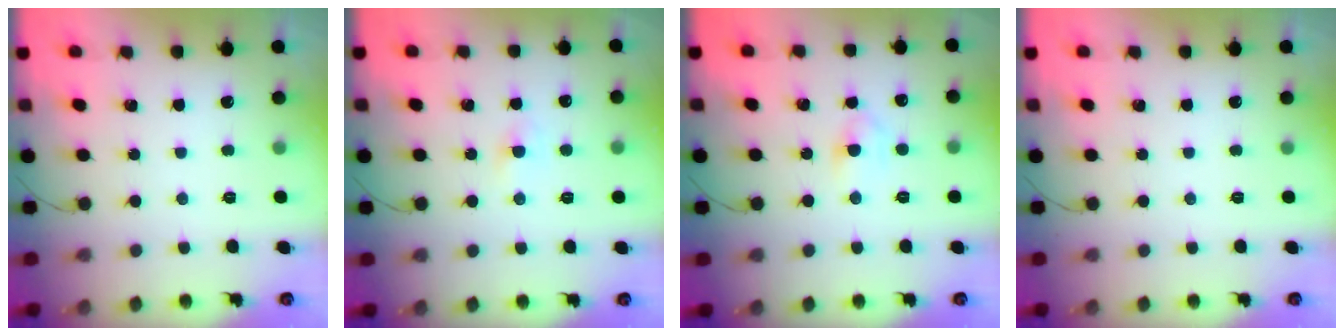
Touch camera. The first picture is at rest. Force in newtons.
{"total": 2.2, "press": 2.1, "slide": 0.8}
{"total": 3.6, "press": 3.3, "slide": 1.3}
{"total": 0.0}